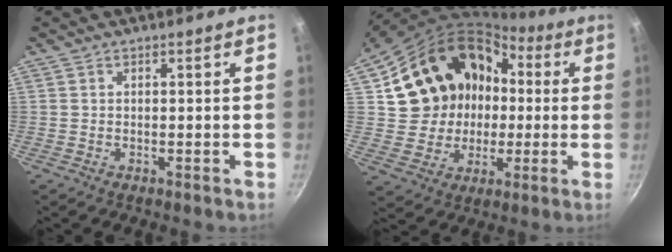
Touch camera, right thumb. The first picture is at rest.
{"total": 21.7, "force": [3.0, 18.6, 10.9], "torque": [-0.177, 0.050, 0.069]}